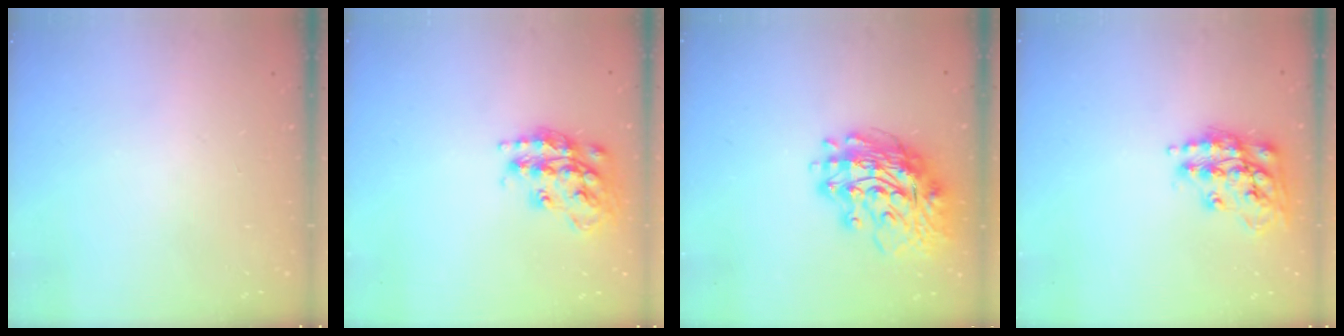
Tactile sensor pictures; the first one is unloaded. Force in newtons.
{"total": 18.0, "press": 17.9, "slide": 1.2}
{"total": 17.0, "press": 16.8, "slide": 2.5}
{"total": 14.8, "press": 14.7, "slide": 1.5}